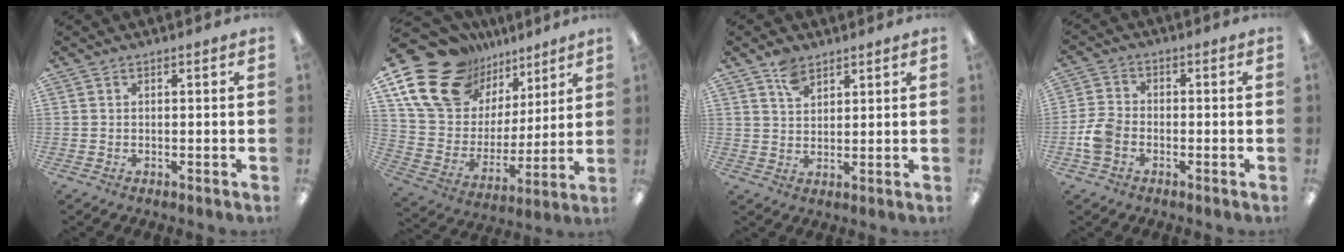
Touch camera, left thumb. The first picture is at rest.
{"total": 20.2, "force": [13.2, 13.0, 8.1], "torque": [-0.161, -0.075, 0.253]}
{"total": 4.6, "force": [3.4, 2.5, 2.0], "torque": [-0.031, -0.013, 0.062]}
{"total": 6.1, "force": [-2.2, 4.3, 3.6], "torque": [-0.075, 0.012, -0.041]}